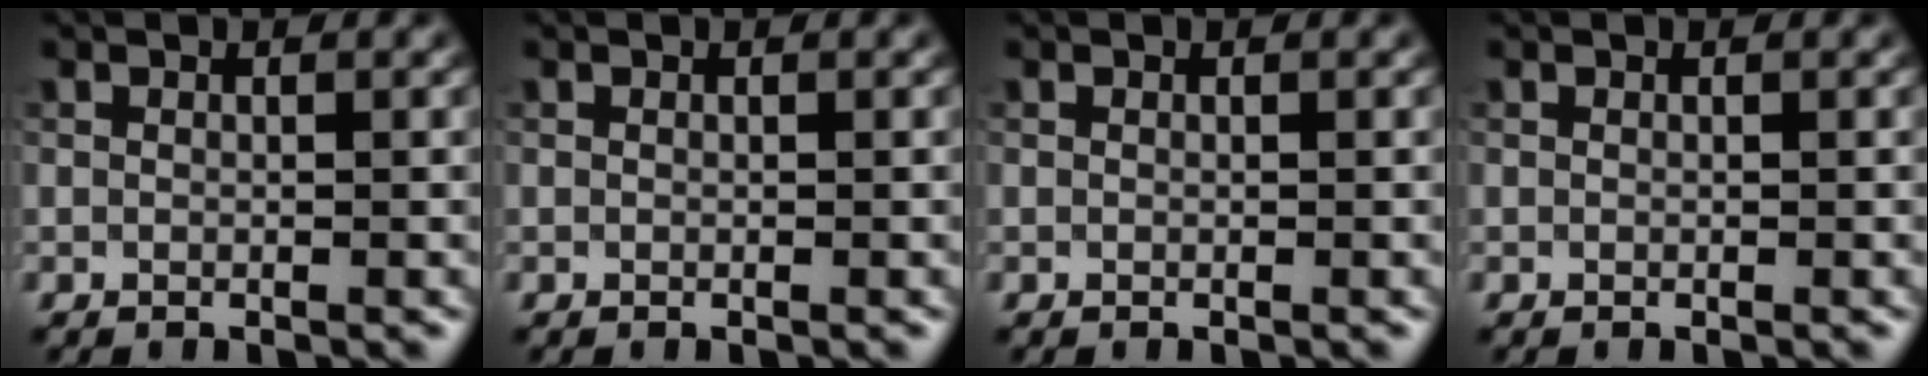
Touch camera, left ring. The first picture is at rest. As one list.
[{"total": 0.0}, {"total": 0.0}, {"total": 0.0}]